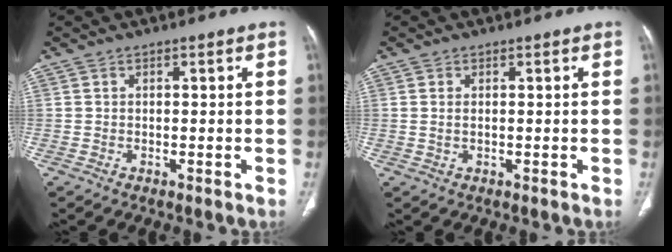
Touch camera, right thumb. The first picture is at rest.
{"total": 1.1, "force": [0.2, 0.6, 1.0], "torque": [-0.027, 0.001, 0.008]}